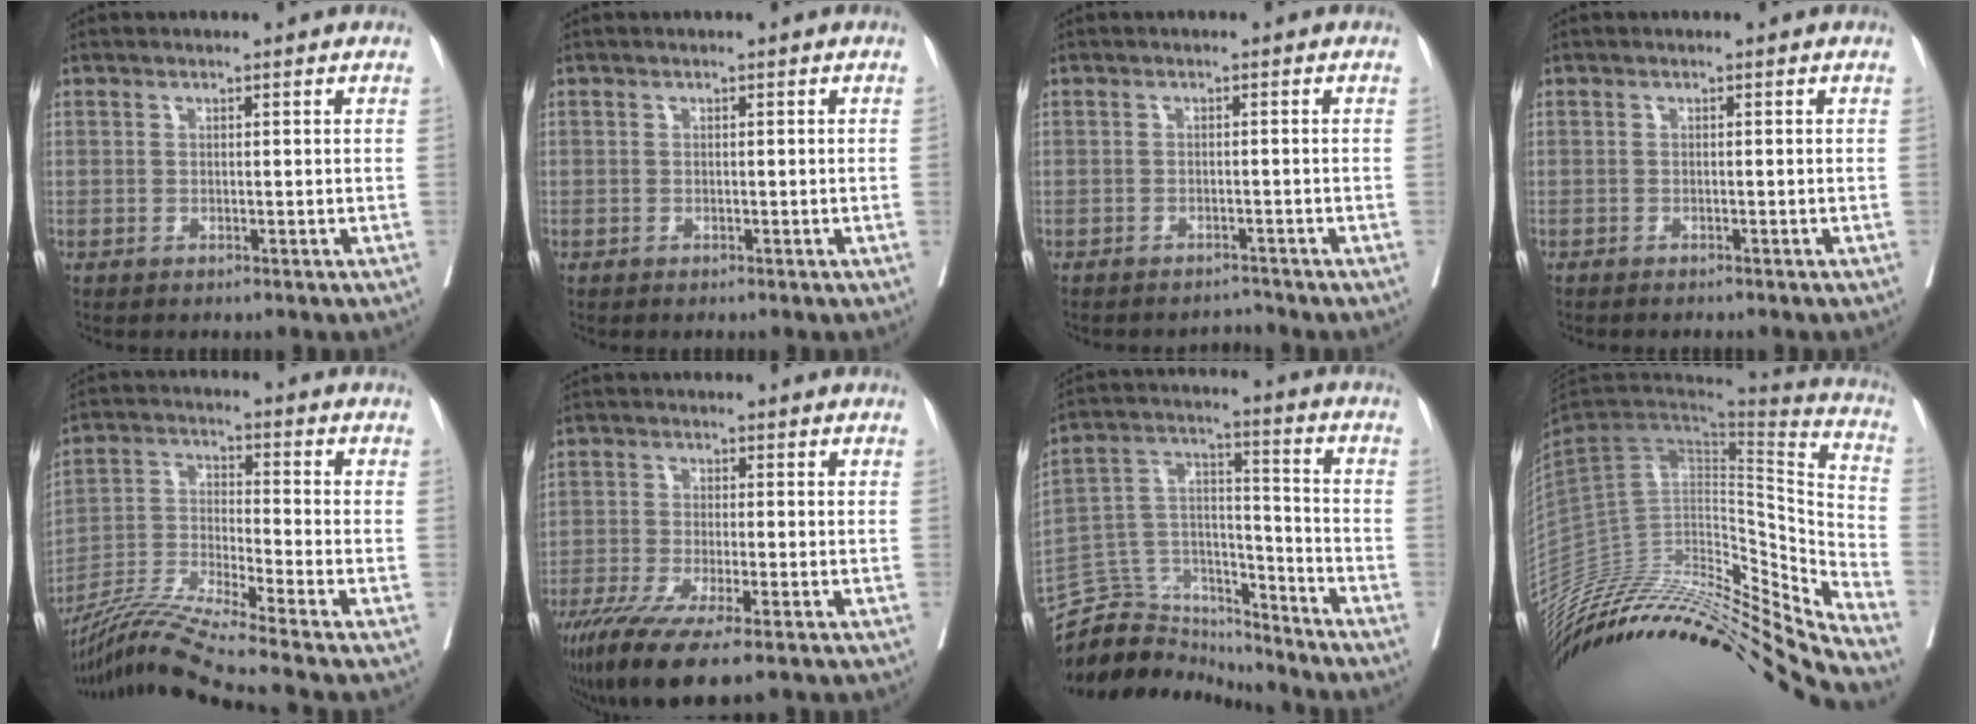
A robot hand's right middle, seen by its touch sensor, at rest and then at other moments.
{"total": 0.0}
{"total": 1.9, "force": [-1.8, -0.4, -0.6], "torque": [0.017, -0.008, -0.026]}
{"total": 0.7, "force": [-0.7, 0.0, 0.1], "torque": [-0.004, -0.002, -0.014]}
{"total": 11.8, "force": [-10.0, -2.6, 5.5], "torque": [-0.109, -0.021, -0.190]}
{"total": 10.5, "force": [-7.0, 1.2, 7.8], "torque": [-0.130, -0.026, -0.115]}
{"total": 14.3, "force": [-13.9, 3.5, 0.8], "torque": [-0.015, 0.062, -0.242]}
{"total": 34.5, "force": [-30.8, 4.2, 15.0], "torque": [-0.199, -0.020, -0.464]}